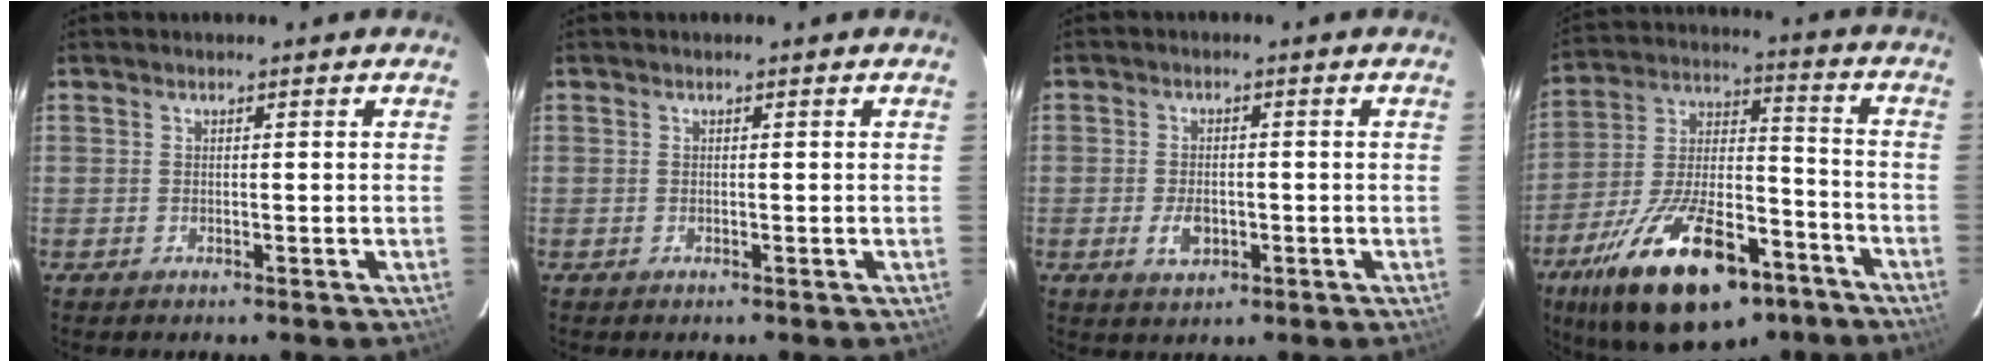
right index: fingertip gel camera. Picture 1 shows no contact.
{"total": 0.0}
{"total": 4.3, "force": [-1.4, 2.7, 3.1], "torque": [-0.064, -0.003, -0.021]}
{"total": 26.5, "force": [-15.9, 11.2, 18.1], "torque": [-0.332, -0.009, -0.246]}